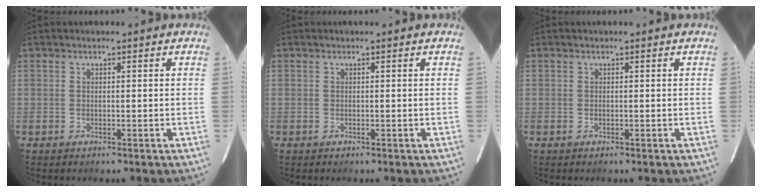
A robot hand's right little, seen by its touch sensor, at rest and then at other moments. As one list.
[{"total": 0.0}, {"total": 0.0}]